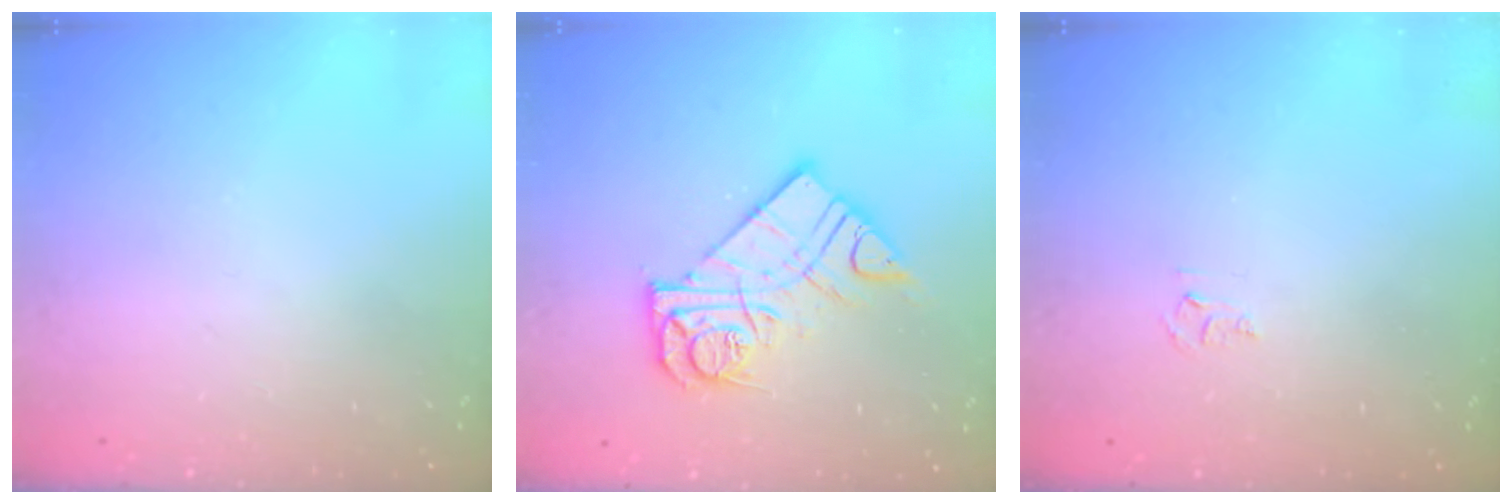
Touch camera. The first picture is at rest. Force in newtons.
{"total": 13.7, "press": 13.7, "slide": 1.4}
{"total": 3.8, "press": 3.8, "slide": 0.4}